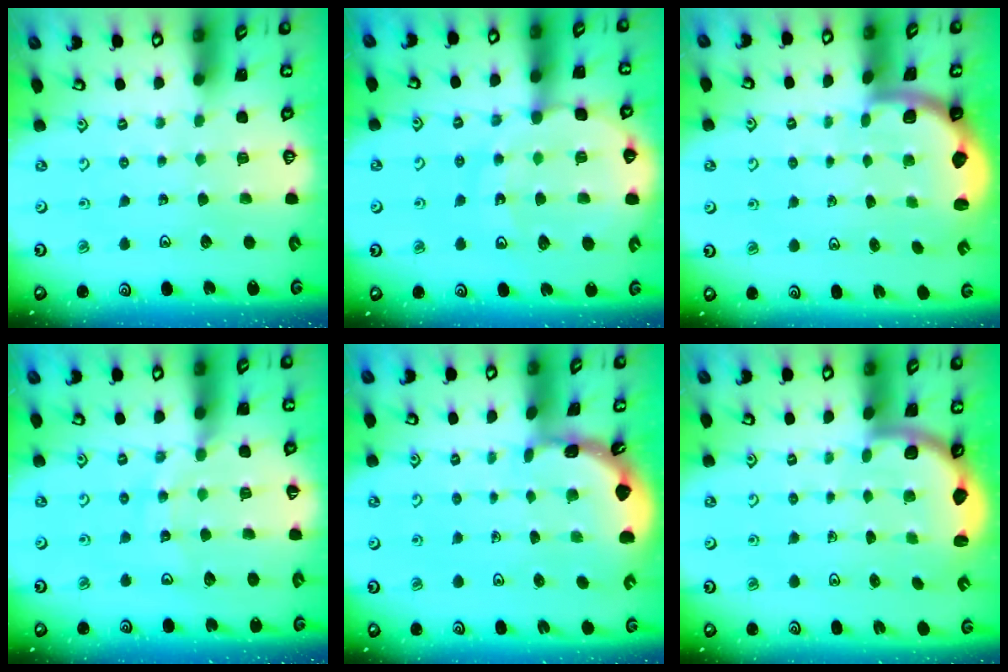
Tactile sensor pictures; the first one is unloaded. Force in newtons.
{"total": 13.5, "press": 13.1, "slide": 3.0}
{"total": 2.0, "press": 2.0, "slide": 0.5}
{"total": 12.2, "press": 12.2, "slide": 1.4}
{"total": 1.8, "press": 1.8, "slide": 0.2}
{"total": 2.6, "press": 2.6, "slide": 0.7}